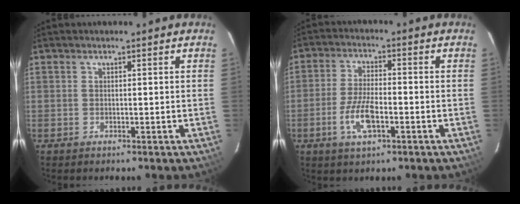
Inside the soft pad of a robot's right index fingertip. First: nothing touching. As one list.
[{"total": 7.5, "force": [-3.0, 2.8, 6.3], "torque": [-0.135, -0.004, -0.057]}]